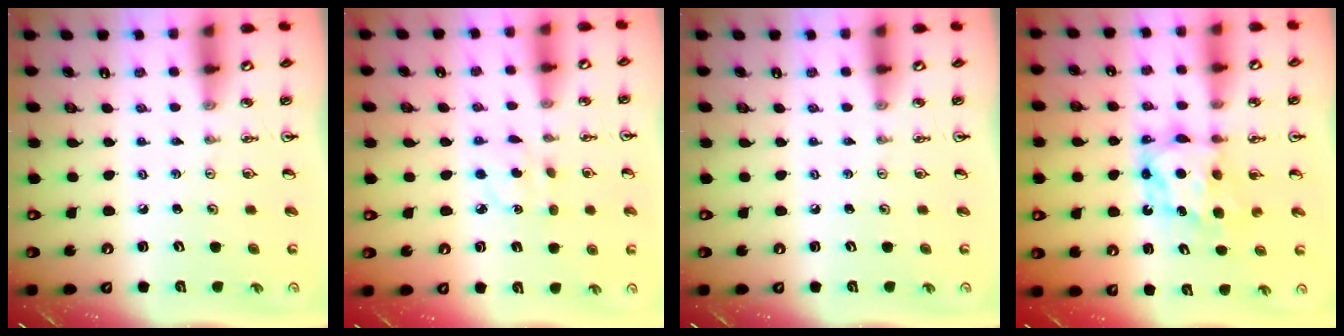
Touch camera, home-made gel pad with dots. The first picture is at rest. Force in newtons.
{"total": 3.3, "press": 3.2, "slide": 0.8}
{"total": 0.0}
{"total": 6.9, "press": 6.8, "slide": 0.4}